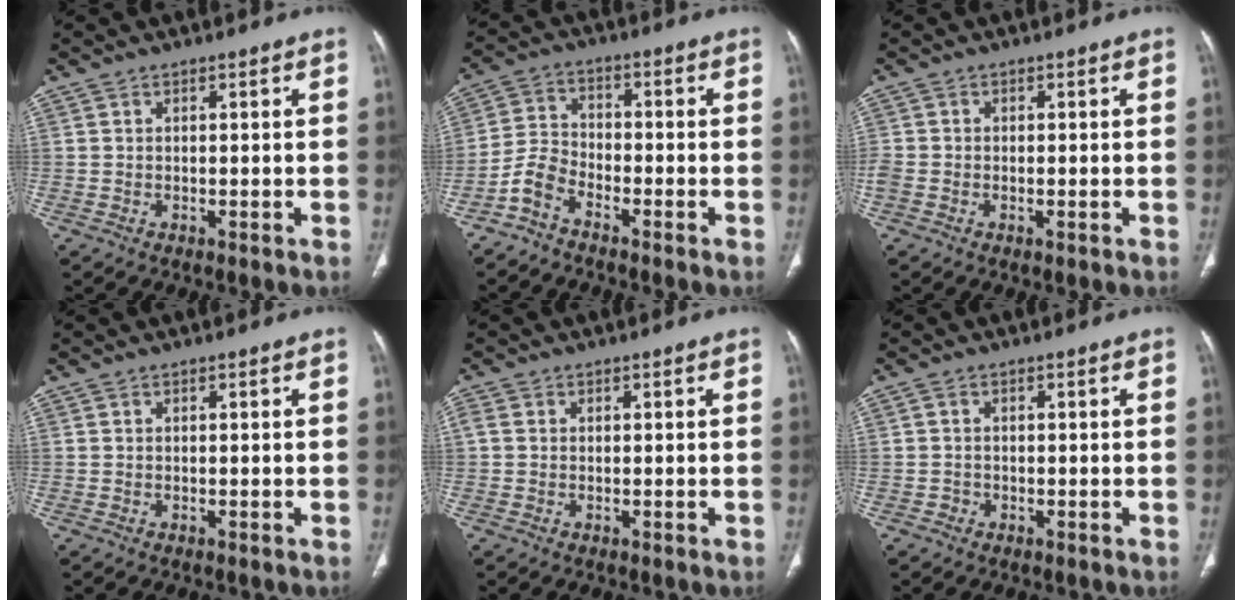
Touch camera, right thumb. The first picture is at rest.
{"total": 5.0, "force": [-3.9, 2.2, 2.3], "torque": [-0.048, 0.026, -0.090]}
{"total": 2.4, "force": [-0.8, 1.5, 1.7], "torque": [-0.043, 0.006, -0.016]}
{"total": 0.0}
{"total": 1.3, "force": [0.2, 1.1, 0.7], "torque": [-0.018, 0.007, 0.006]}
{"total": 1.2, "force": [-0.5, 1.1, 0.1], "torque": [0.003, 0.005, -0.014]}